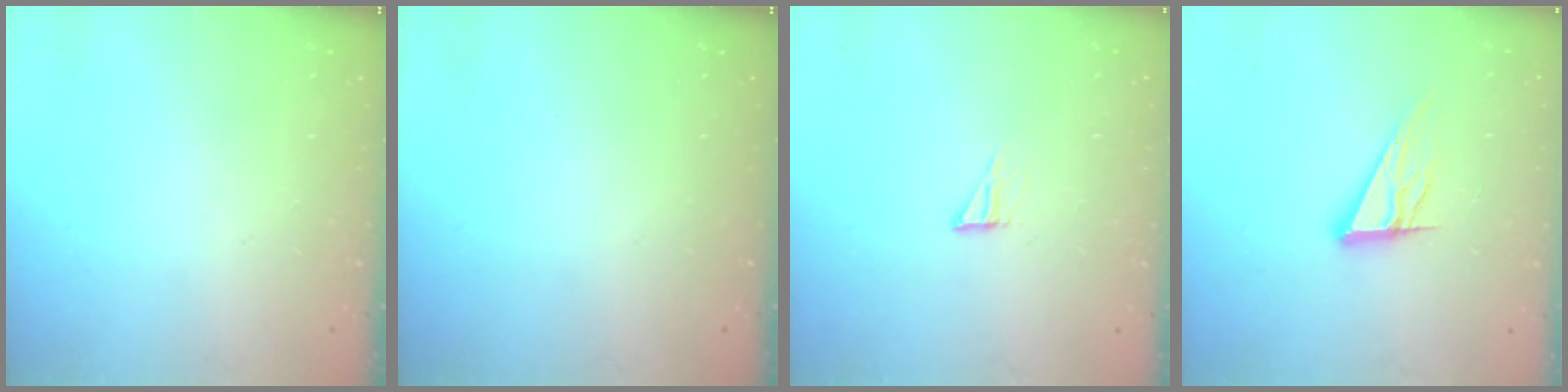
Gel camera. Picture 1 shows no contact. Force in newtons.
{"total": 0.0}
{"total": 4.3, "press": 4.3, "slide": 0.3}
{"total": 11.5, "press": 11.4, "slide": 1.9}